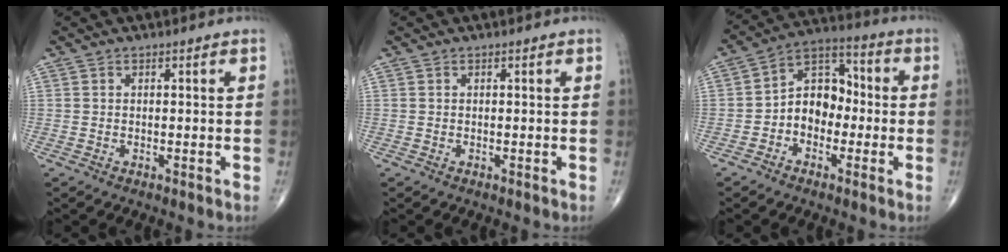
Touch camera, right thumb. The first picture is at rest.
{"total": 0.0}
{"total": 10.2, "force": [-1.5, 7.7, 6.5], "torque": [-0.071, 0.042, -0.041]}